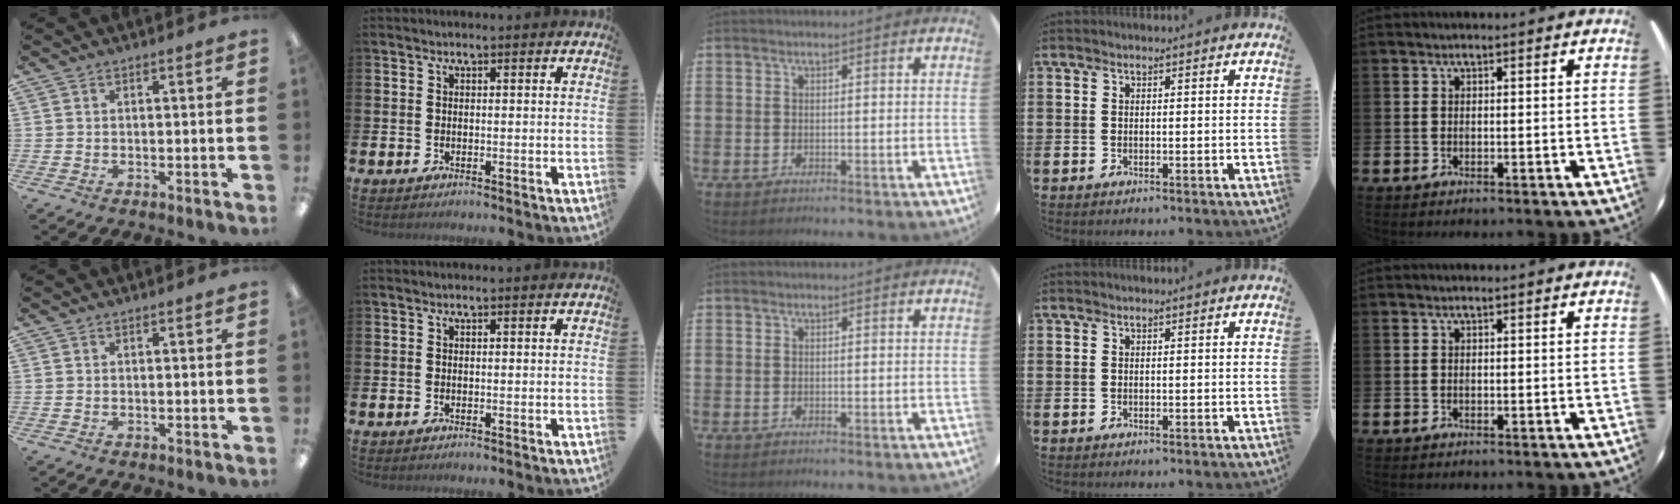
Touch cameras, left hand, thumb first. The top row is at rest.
{}